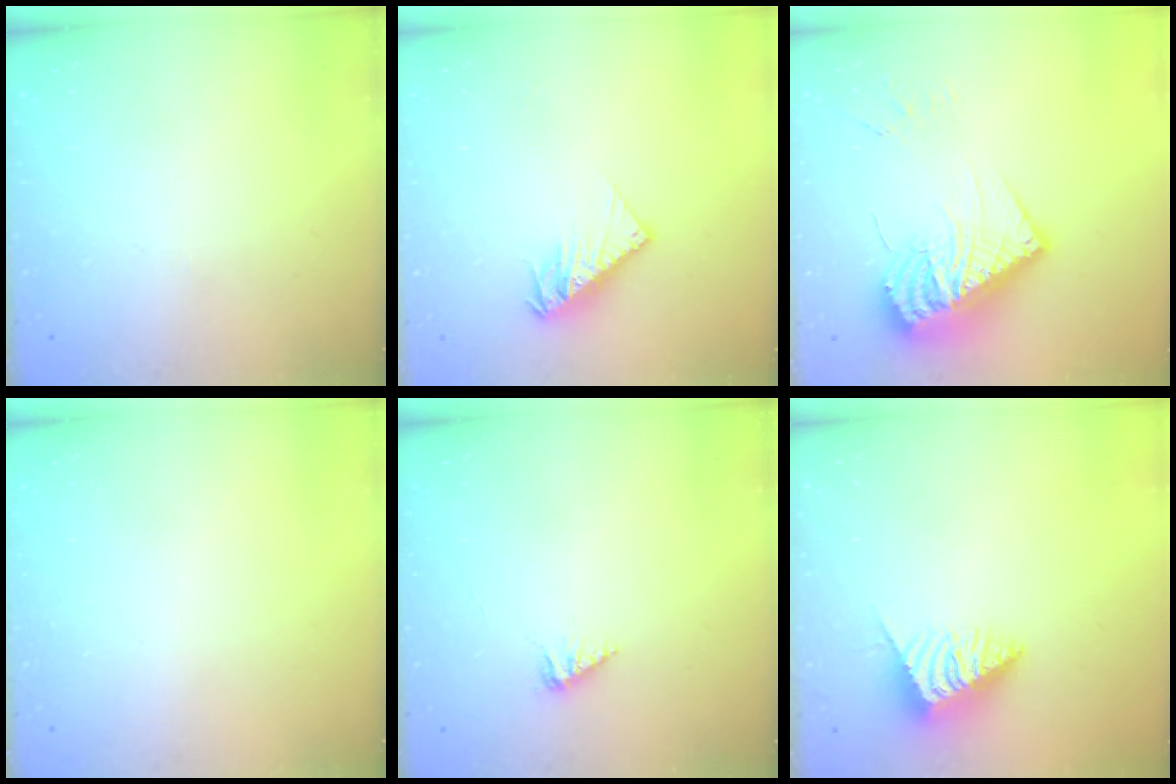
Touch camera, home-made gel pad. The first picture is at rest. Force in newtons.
{"total": 8.2, "press": 8.2, "slide": 0.6}
{"total": 20.1, "press": 20.0, "slide": 1.7}
{"total": 0.0}
{"total": 3.2, "press": 3.2, "slide": 0.3}
{"total": 3.8, "press": 3.7, "slide": 0.6}